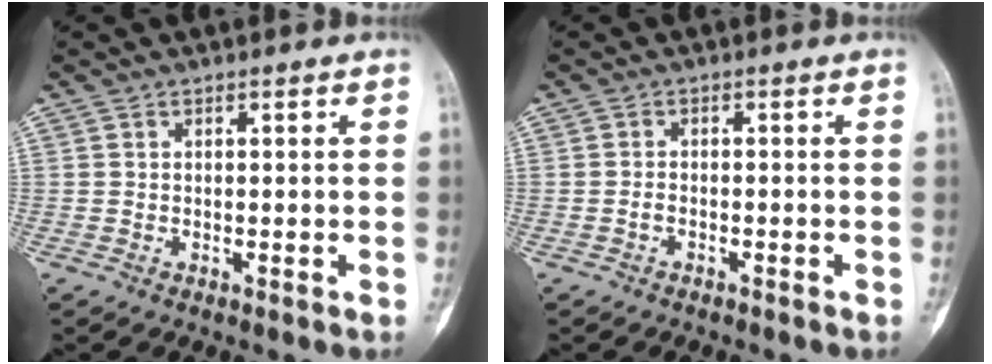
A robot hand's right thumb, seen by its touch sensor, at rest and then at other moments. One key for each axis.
{"total": 1.0, "fx": -0.6, "fy": 0.5, "fz": 0.6, "tx": -0.012, "ty": 0.007, "tz": -0.012}